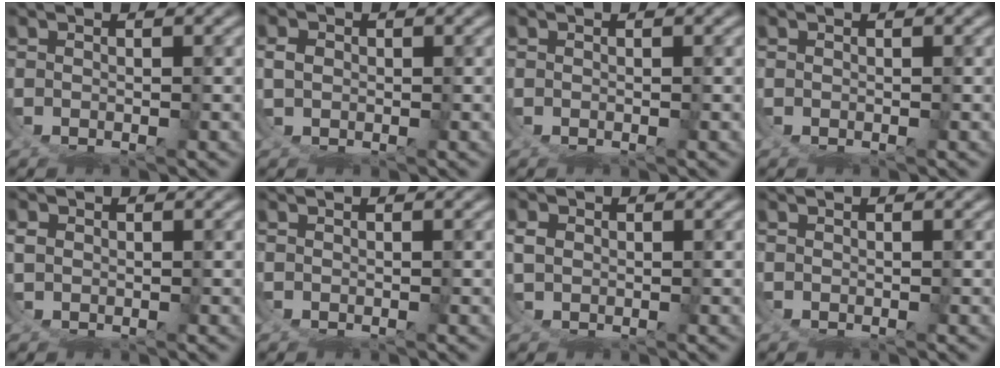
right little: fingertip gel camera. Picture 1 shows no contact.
{"total": 0.8, "force": [0.5, -0.4, 0.4], "torque": [-0.006, -0.004, 0.017]}
{"total": 0.0}
{"total": 0.0}
{"total": 0.8, "force": [0.6, -0.4, 0.3], "torque": [-0.002, 0.000, 0.019]}
{"total": 0.0}
{"total": 0.9, "force": [0.7, -0.2, 0.5], "torque": [-0.008, -0.002, 0.021]}
{"total": 0.0}